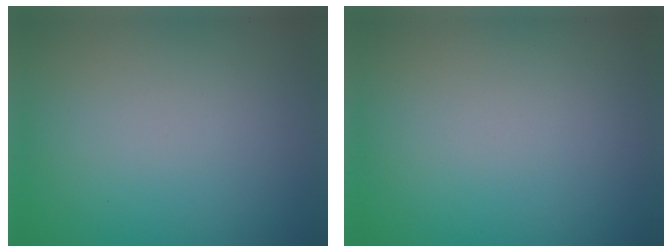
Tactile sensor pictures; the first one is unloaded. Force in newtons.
{"total": 0.0}